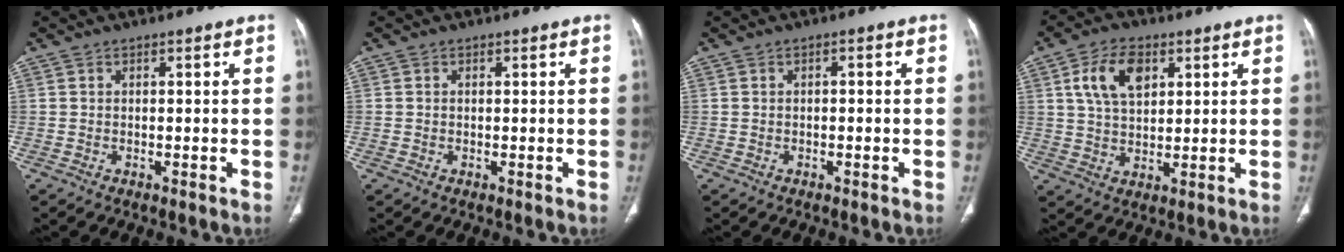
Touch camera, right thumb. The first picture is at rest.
{"total": 0.0}
{"total": 0.8, "force": [-0.1, 0.4, 0.7], "torque": [-0.006, 0.004, -0.004]}
{"total": 9.6, "force": [3.6, 5.8, 6.8], "torque": [-0.112, -0.009, 0.068]}